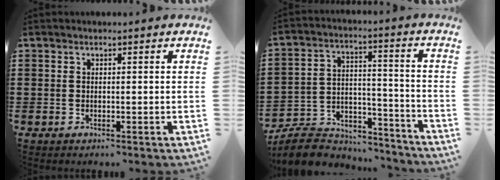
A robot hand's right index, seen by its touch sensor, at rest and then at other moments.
{"total": 8.7, "force": [-7.8, 2.9, 2.6], "torque": [-0.056, 0.021, -0.152]}